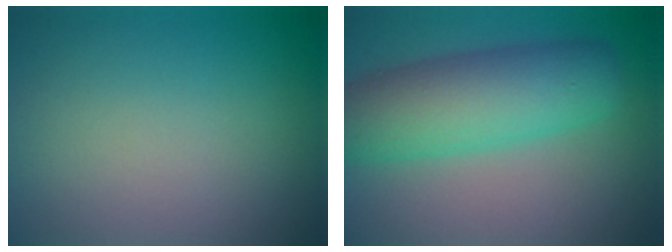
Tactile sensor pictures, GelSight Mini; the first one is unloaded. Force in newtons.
{"total": 7.6, "press": 7.6, "slide": 0.2}